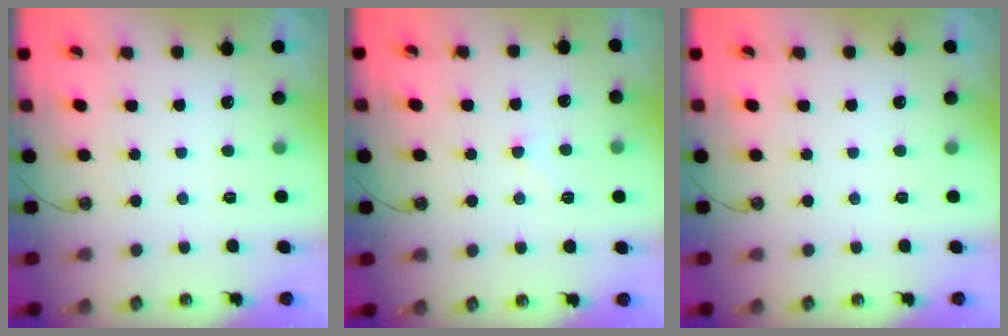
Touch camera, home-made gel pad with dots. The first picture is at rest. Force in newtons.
{"total": 2.4, "press": 2.4, "slide": 0.4}
{"total": 0.0}